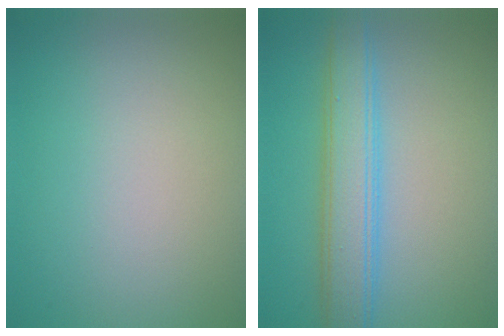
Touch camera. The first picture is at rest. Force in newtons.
{"total": 4.9, "press": 4.9, "slide": 0.2}